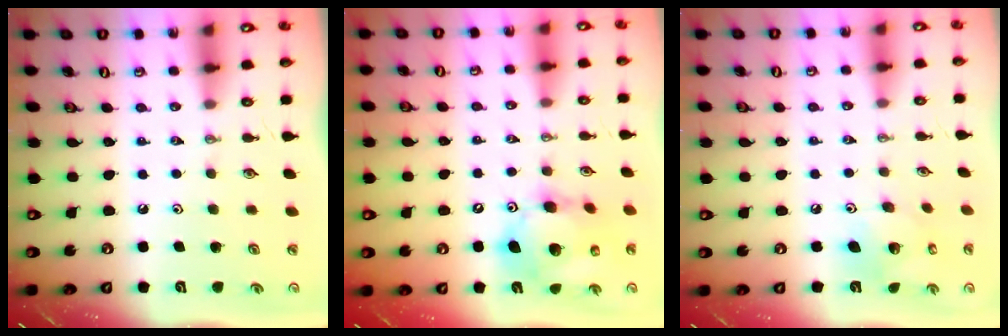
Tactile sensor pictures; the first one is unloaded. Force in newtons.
{"total": 15.3, "press": 15.0, "slide": 3.2}
{"total": 9.0, "press": 9.0, "slide": 0.4}